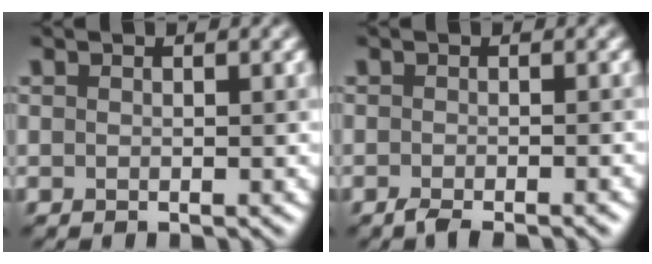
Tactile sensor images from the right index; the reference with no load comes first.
{"total": 2.1, "force": [-1.7, 0.2, 1.2], "torque": [-0.021, -0.002, -0.031]}